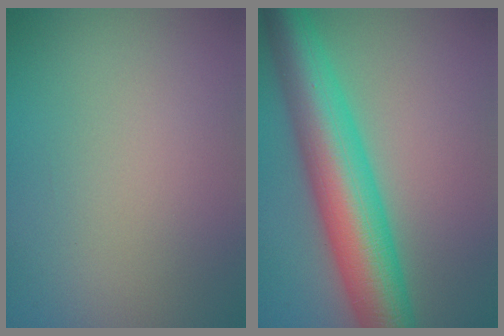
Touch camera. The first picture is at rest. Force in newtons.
{"total": 10.1, "press": 10.1, "slide": 0.1}